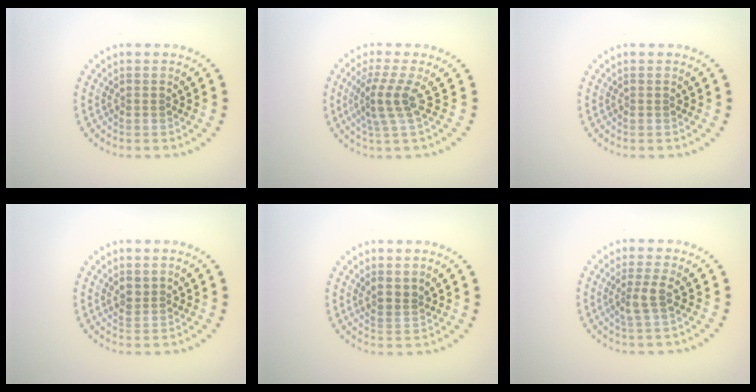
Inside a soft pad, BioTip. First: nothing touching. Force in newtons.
{"total": 2.9, "press": 1.9, "slide": 2.2}
{"total": 0.0}
{"total": 1.0, "press": 0.8, "slide": 0.6}
{"total": 1.5, "press": 1.3, "slide": 0.7}
{"total": 1.8, "press": 1.4, "slide": 1.2}